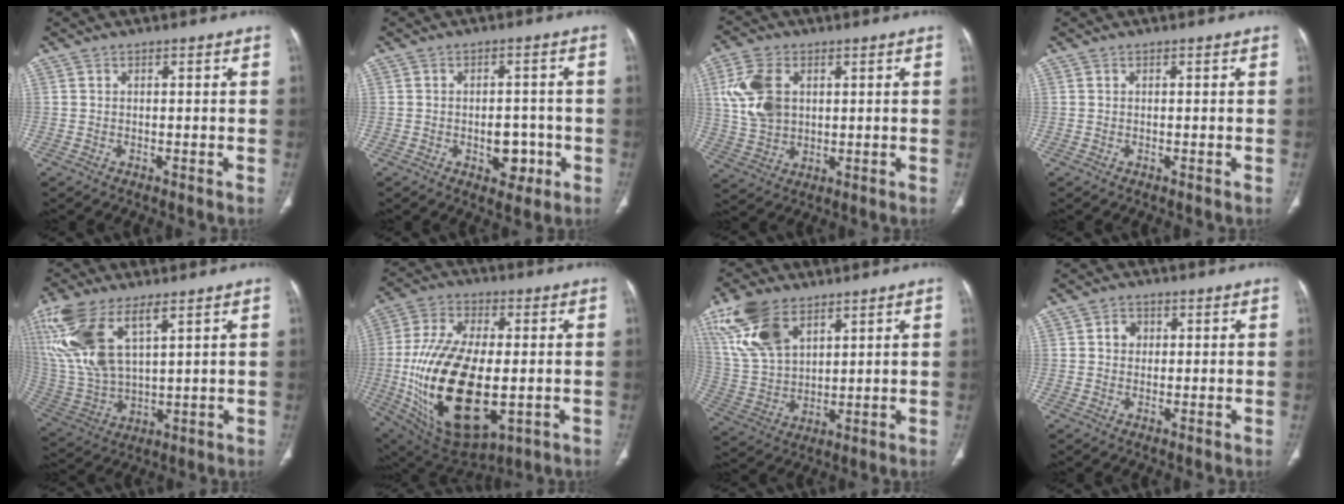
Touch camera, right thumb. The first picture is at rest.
{"total": 5.8, "force": [-1.8, 3.8, 4.1], "torque": [-0.027, 0.012, -0.017]}
{"total": 10.5, "force": [2.6, 7.2, 7.2], "torque": [-0.142, -0.003, 0.058]}
{"total": 0.0}
{"total": 17.9, "force": [8.3, 7.7, 13.9], "torque": [-0.314, -0.021, 0.175]}
{"total": 25.8, "force": [-3.3, 13.2, 21.9], "torque": [-0.432, -0.014, -0.032]}
{"total": 14.3, "force": [7.9, 7.8, 8.9], "torque": [-0.174, -0.016, 0.167]}
{"total": 2.7, "force": [0.6, 2.3, 1.2], "torque": [-0.005, 0.002, 0.007]}